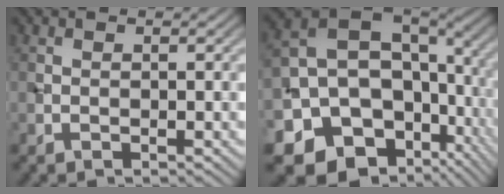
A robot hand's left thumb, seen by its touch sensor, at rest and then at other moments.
{"total": 19.7, "force": [-3.4, 15.8, 11.4], "torque": [-0.249, -0.038, -0.015]}